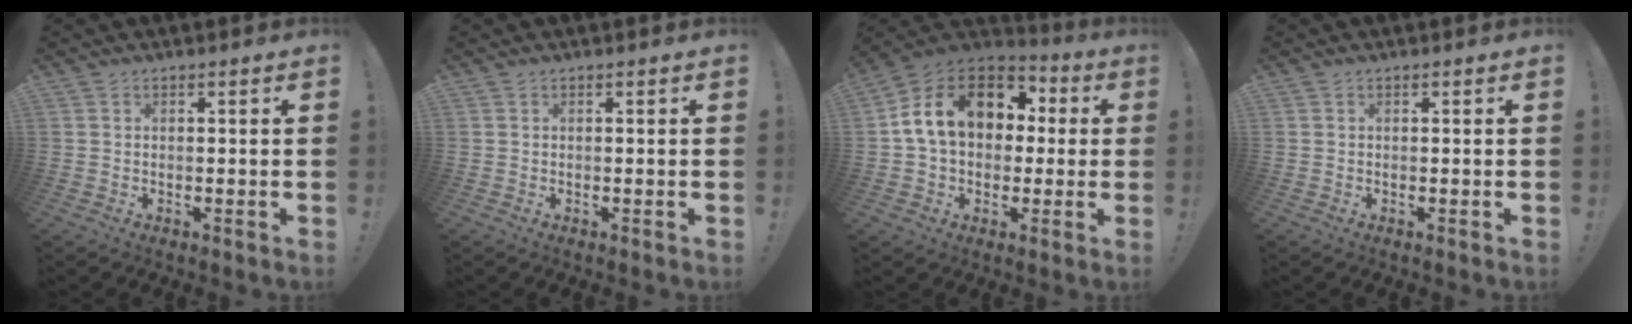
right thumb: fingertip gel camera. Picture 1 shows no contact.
{"total": 0.0}
{"total": 17.7, "force": [4.4, 12.8, 11.4], "torque": [-0.182, 0.004, 0.082]}
{"total": 0.0}